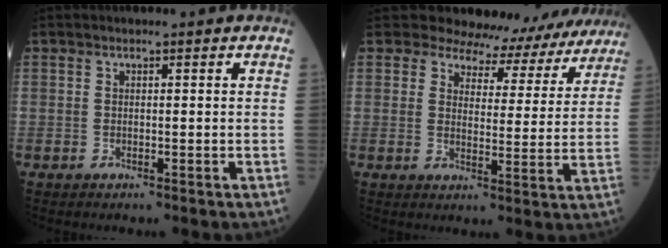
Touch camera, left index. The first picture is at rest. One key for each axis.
{"total": 14.2, "fx": 13.4, "fy": 4.9, "fz": 0.5, "tx": 0.028, "ty": -0.033, "tz": 0.125}